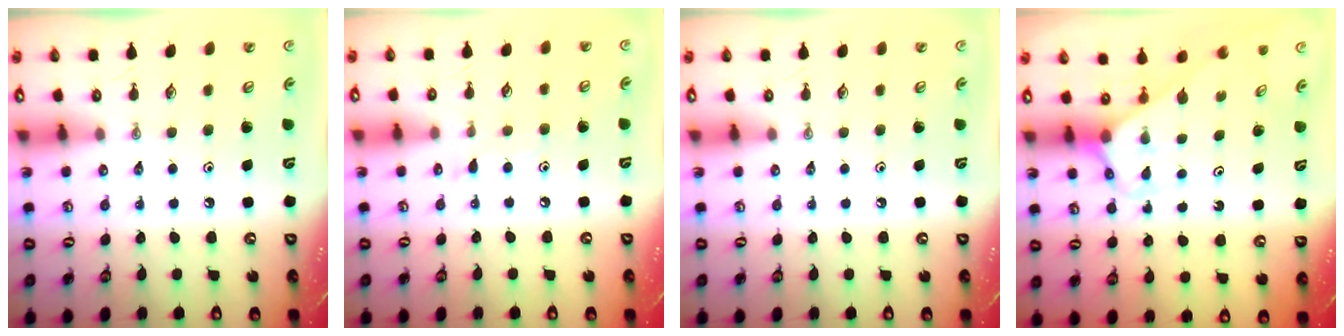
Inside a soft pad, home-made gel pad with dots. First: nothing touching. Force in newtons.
{"total": 4.6, "press": 4.6, "slide": 0.3}
{"total": 0.0}
{"total": 2.9, "press": 2.9, "slide": 0.2}